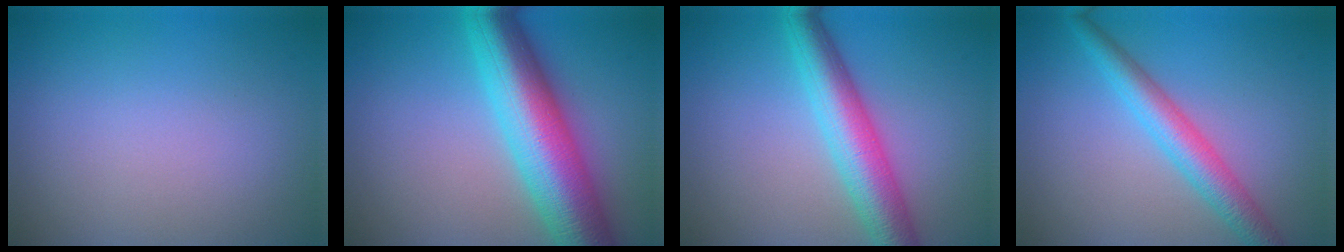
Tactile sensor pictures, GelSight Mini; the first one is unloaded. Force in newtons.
{"total": 10.7, "press": 10.7, "slide": 0.1}
{"total": 6.1, "press": 6.1, "slide": 0.2}
{"total": 4.1, "press": 4.1, "slide": 0.0}